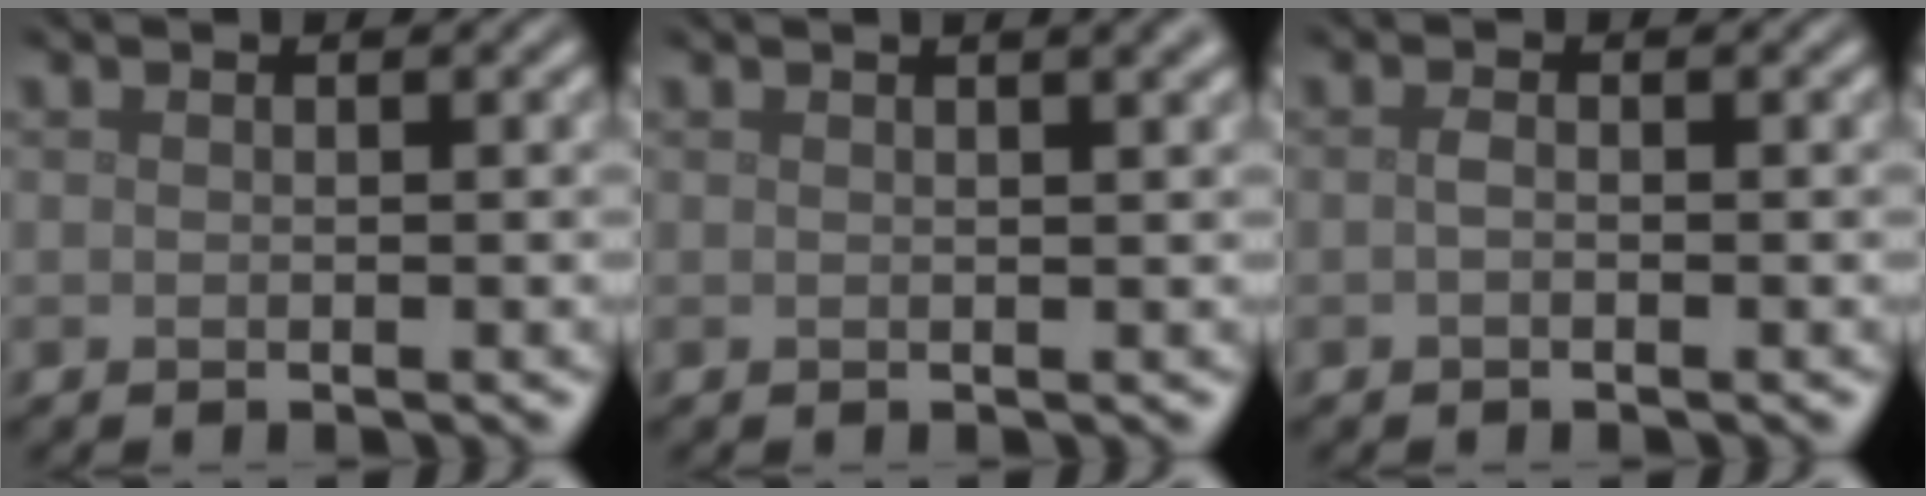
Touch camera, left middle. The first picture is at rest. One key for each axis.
{"total": 3.6, "fx": 1.9, "fy": 1.5, "fz": 2.6, "tx": -0.006, "ty": 0.014, "tz": 0.003}
{"total": 0.7, "fx": -0.3, "fy": 0.3, "fz": 0.6, "tx": -0.016, "ty": 0.000, "tz": -0.006}